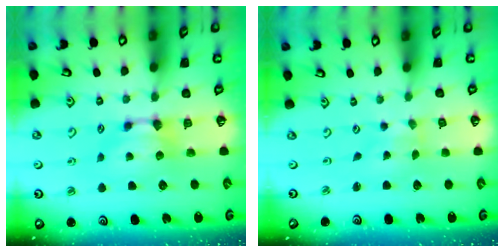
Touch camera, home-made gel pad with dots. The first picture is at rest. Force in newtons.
{"total": 3.9, "press": 3.8, "slide": 0.7}